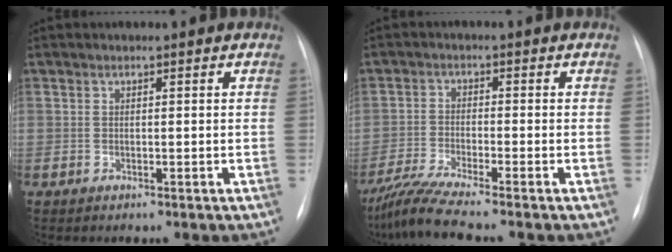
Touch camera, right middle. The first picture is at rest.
{"total": 6.9, "force": [-5.8, -1.4, 3.3], "torque": [-0.065, -0.026, -0.108]}